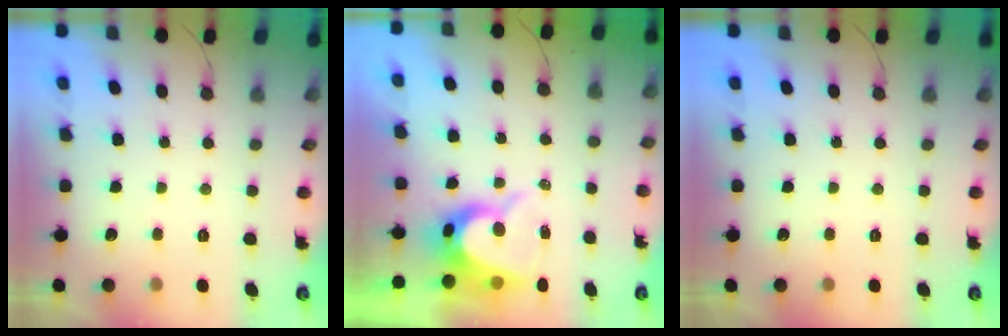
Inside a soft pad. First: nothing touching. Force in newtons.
{"total": 9.9, "press": 9.9, "slide": 0.8}
{"total": 0.0}